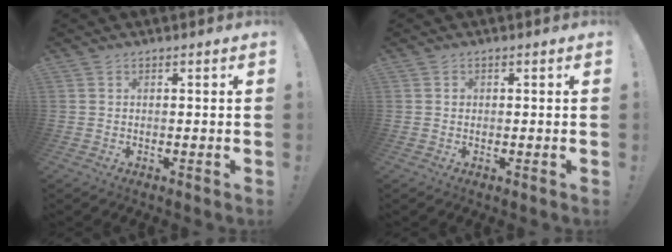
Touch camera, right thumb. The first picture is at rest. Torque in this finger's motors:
{"motor_torque": [0.13, 0.02, 0.31, -0.19, -0.02]}